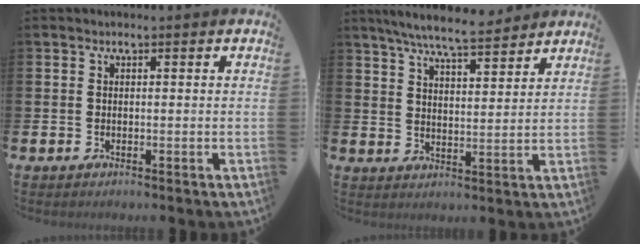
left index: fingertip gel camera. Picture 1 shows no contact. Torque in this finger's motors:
{"motor_torque": [1.01, -1.13, 0.60, 0.19]}